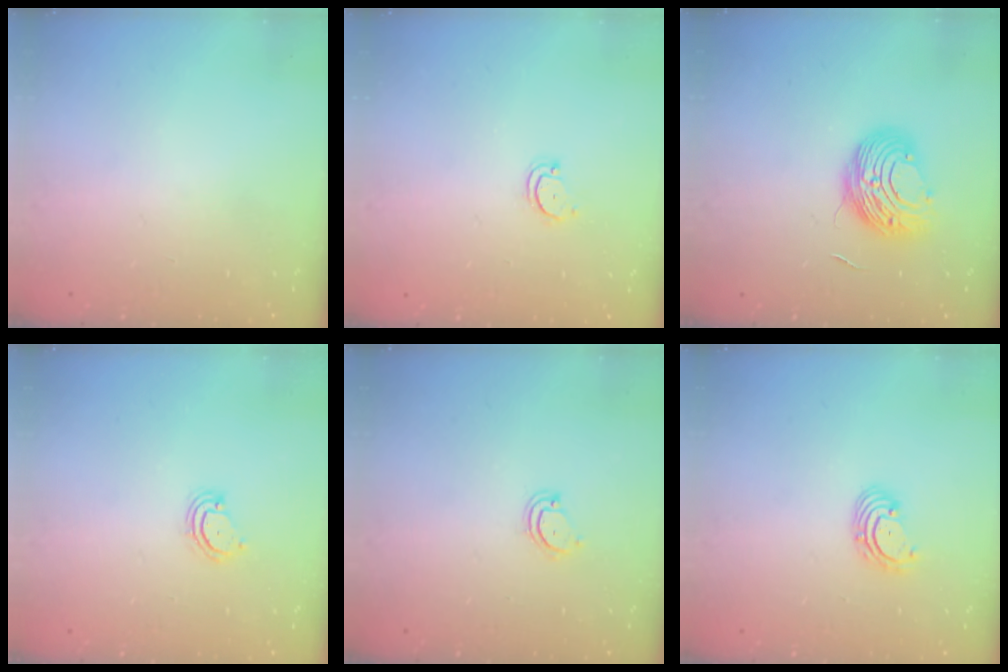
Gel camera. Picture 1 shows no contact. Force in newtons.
{"total": 3.0, "press": 3.0, "slide": 0.2}
{"total": 9.3, "press": 9.3, "slide": 0.4}
{"total": 3.8, "press": 3.8, "slide": 0.5}
{"total": 3.6, "press": 3.6, "slide": 0.3}
{"total": 2.9, "press": 2.9, "slide": 0.3}